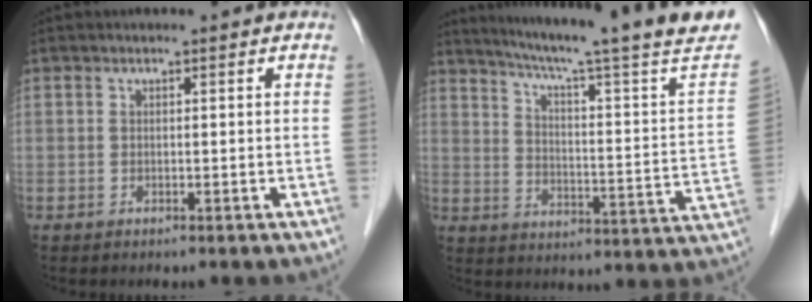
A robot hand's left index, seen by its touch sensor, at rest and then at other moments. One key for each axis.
{"total": 24.1, "fx": 20.0, "fy": -1.4, "fz": 13.4, "tx": -0.203, "ty": -0.056, "tz": 0.257}